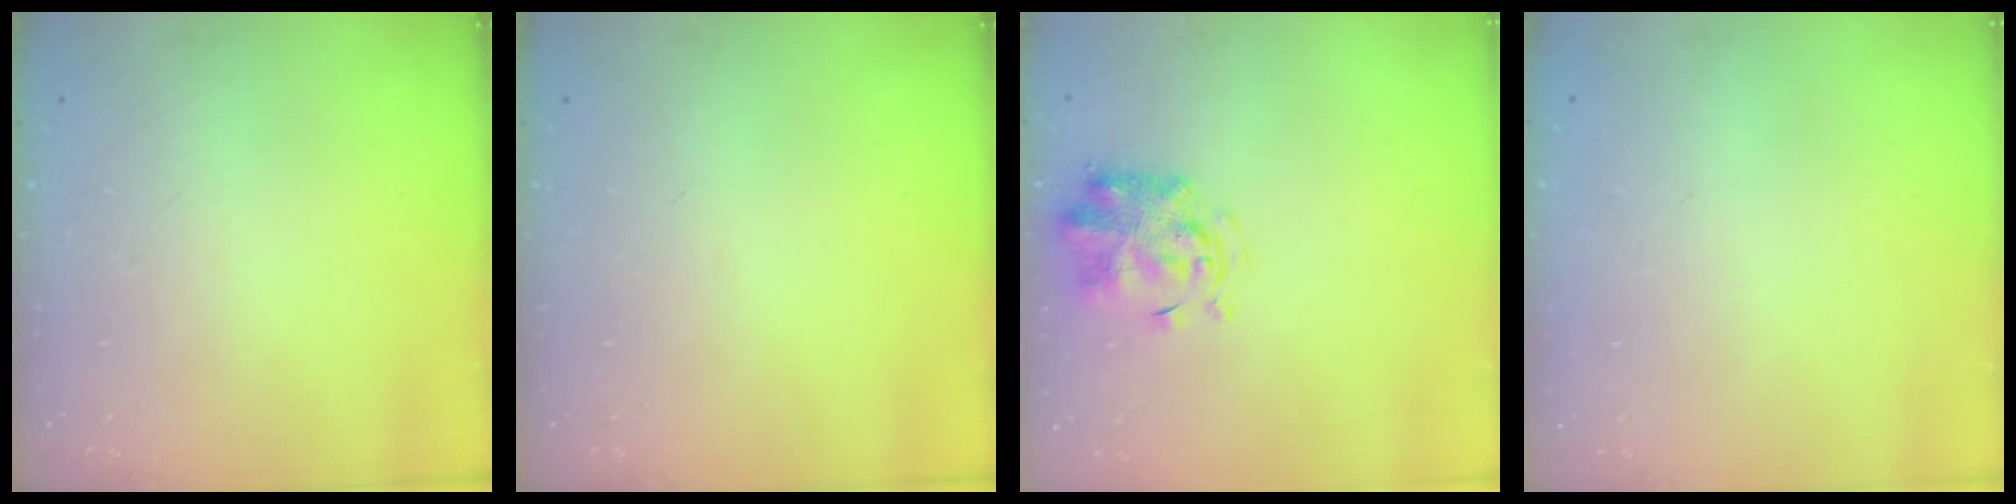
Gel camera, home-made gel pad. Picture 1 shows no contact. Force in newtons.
{"total": 0.0}
{"total": 3.4, "press": 3.4, "slide": 0.4}
{"total": 1.8, "press": 1.8, "slide": 0.2}